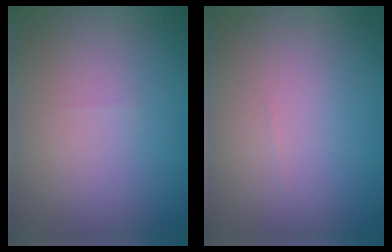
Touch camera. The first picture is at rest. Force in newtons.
{"total": 0.0}